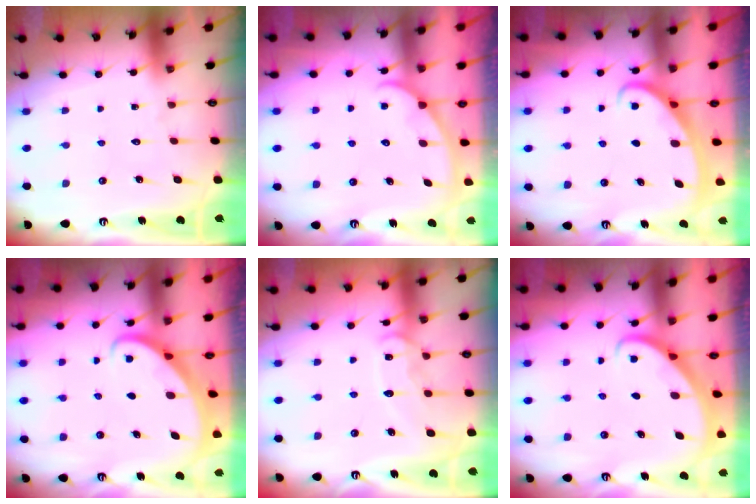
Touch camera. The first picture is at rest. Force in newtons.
{"total": 1.9, "press": 1.9, "slide": 0.2}
{"total": 2.5, "press": 2.5, "slide": 0.4}
{"total": 2.6, "press": 2.6, "slide": 0.3}
{"total": 10.8, "press": 10.8, "slide": 1.0}
{"total": 2.8, "press": 2.8, "slide": 0.2}